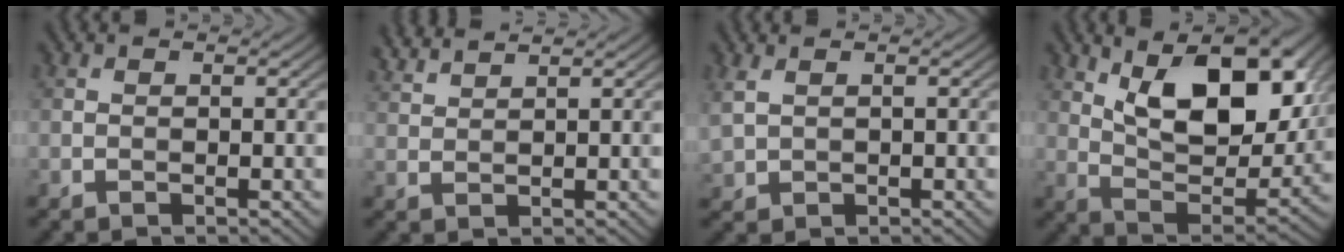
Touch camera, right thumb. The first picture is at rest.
{"total": 3.2, "force": [2.9, 0.3, 1.3], "torque": [-0.026, 0.009, 0.056]}
{"total": 2.2, "force": [1.1, 1.2, 1.5], "torque": [-0.050, 0.004, 0.027]}
{"total": 15.5, "force": [6.5, 7.3, 12.0], "torque": [-0.189, 0.002, 0.097]}